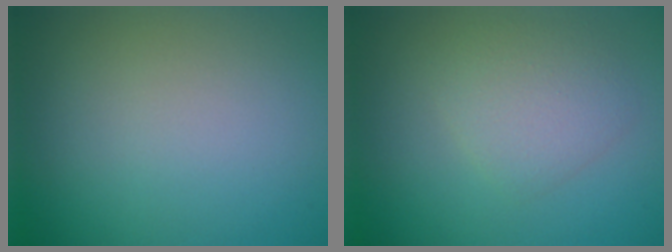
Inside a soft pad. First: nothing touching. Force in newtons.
{"total": 2.8, "press": 2.8, "slide": 0.1}